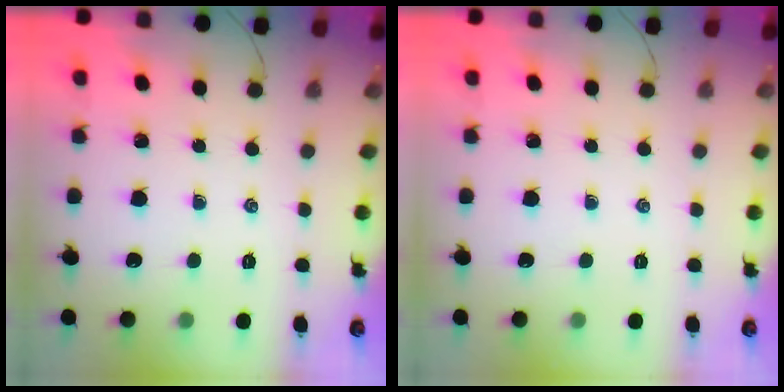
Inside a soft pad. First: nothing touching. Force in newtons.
{"total": 0.0}